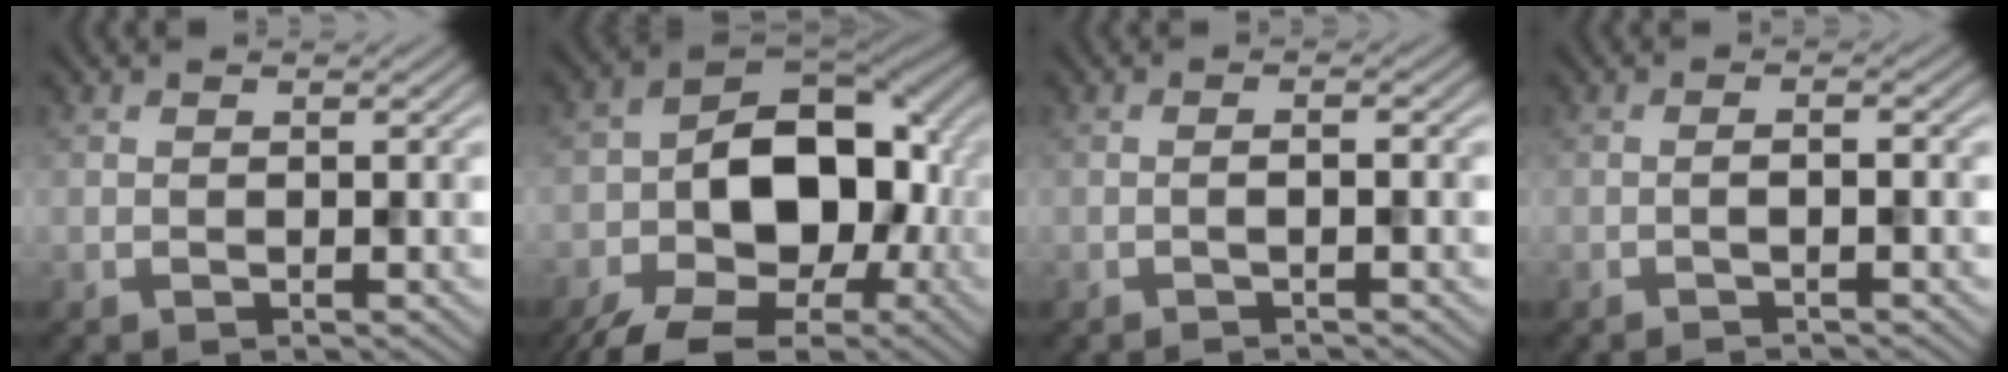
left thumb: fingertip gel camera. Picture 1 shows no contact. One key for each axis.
{"total": 15.1, "fx": -5.1, "fy": 9.3, "fz": 10.7, "tx": -0.191, "ty": -0.019, "tz": -0.092}
{"total": 1.3, "fx": -0.6, "fy": -0.2, "fz": 1.1, "tx": -0.019, "ty": 0.010, "tz": -0.017}
{"total": 1.6, "fx": -0.8, "fy": -0.2, "fz": 1.4, "tx": -0.023, "ty": 0.013, "tz": -0.021}